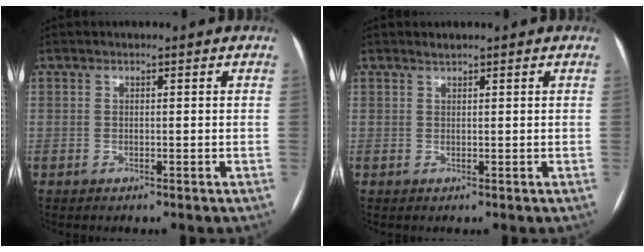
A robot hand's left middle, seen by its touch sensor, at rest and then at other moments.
{"total": 0.6, "force": [0.6, 0.0, 0.1], "torque": [-0.006, 0.004, 0.013]}